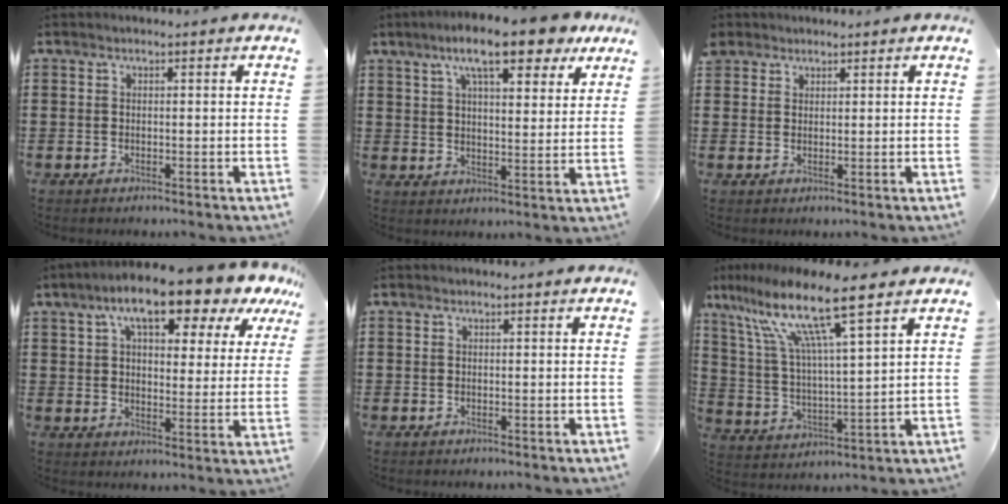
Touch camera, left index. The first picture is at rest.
{"total": 11.0, "force": [7.9, 2.5, 7.3], "torque": [-0.130, -0.016, 0.133]}
{"total": 2.0, "force": [1.6, 1.2, 0.0], "torque": [-0.007, 0.008, 0.031]}
{"total": 11.0, "force": [8.0, 2.7, 7.0], "torque": [-0.134, -0.029, 0.133]}
{"total": 0.0}
{"total": 12.0, "force": [8.6, 0.6, 8.4], "torque": [-0.192, -0.043, 0.137]}